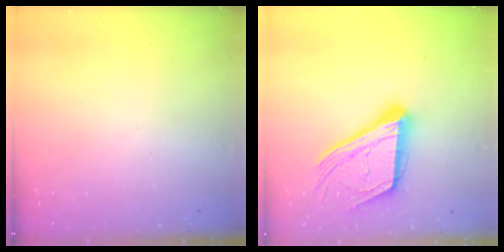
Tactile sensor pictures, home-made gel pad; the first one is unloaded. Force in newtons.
{"total": 21.0, "press": 20.8, "slide": 2.7}